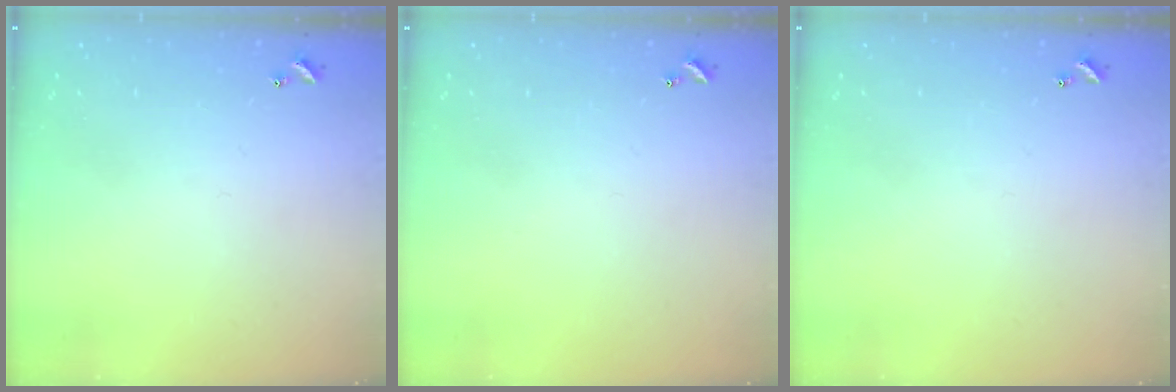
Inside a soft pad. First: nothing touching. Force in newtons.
{"total": 0.0}
{"total": 0.0}